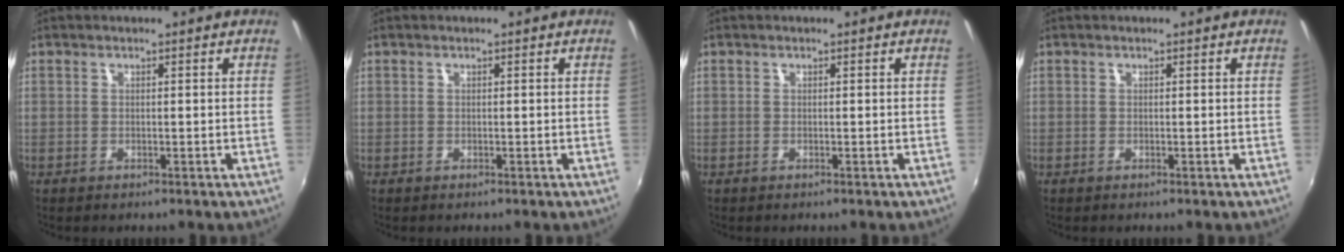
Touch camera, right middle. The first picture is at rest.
{"total": 0.0}
{"total": 0.0}
{"total": 0.0}